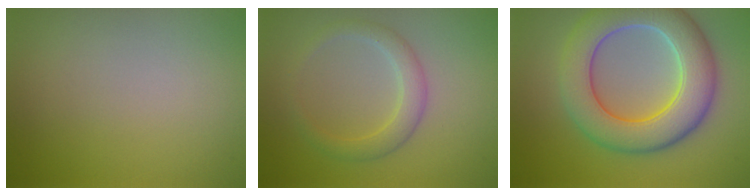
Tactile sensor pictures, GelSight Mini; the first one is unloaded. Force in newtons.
{"total": 2.5, "press": 2.5, "slide": 0.1}
{"total": 8.8, "press": 8.8, "slide": 0.2}